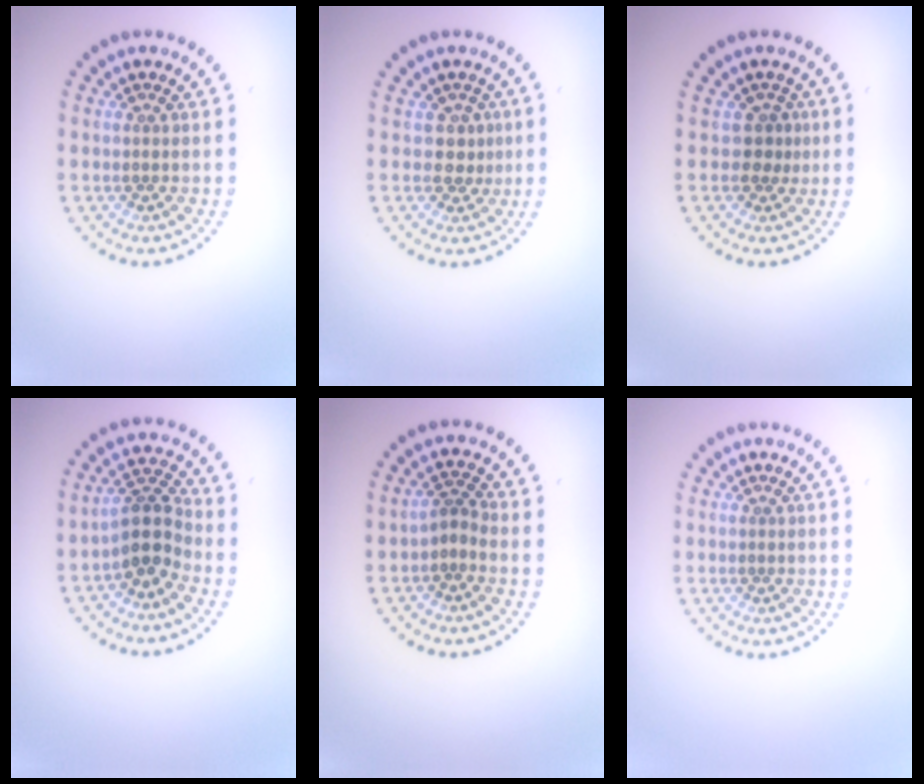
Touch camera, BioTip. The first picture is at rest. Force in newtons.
{"total": 1.8, "press": 1.3, "slide": 1.3}
{"total": 1.7, "press": 1.3, "slide": 1.1}
{"total": 3.5, "press": 2.8, "slide": 2.2}
{"total": 1.7, "press": 1.1, "slide": 1.3}
{"total": 0.0}